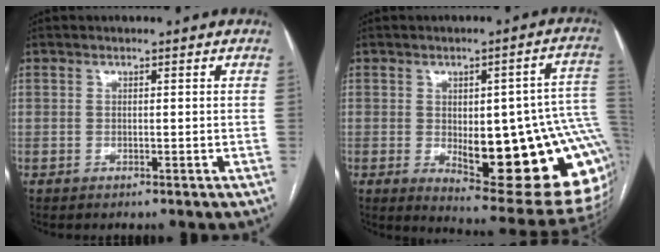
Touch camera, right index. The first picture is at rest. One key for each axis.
{"total": 23.8, "fx": -2.9, "fy": 6.6, "fz": 22.7, "tx": -0.200, "ty": 0.011, "tz": -0.014}